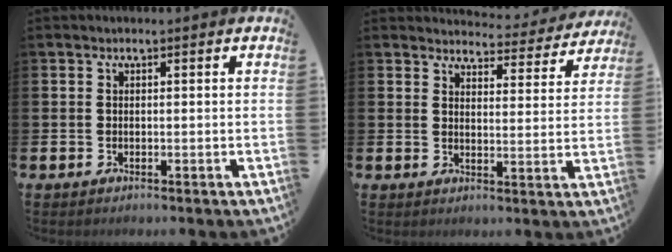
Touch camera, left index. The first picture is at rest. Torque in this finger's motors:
{"motor_torque": [1.03, -1.11, 0.05, -0.01]}